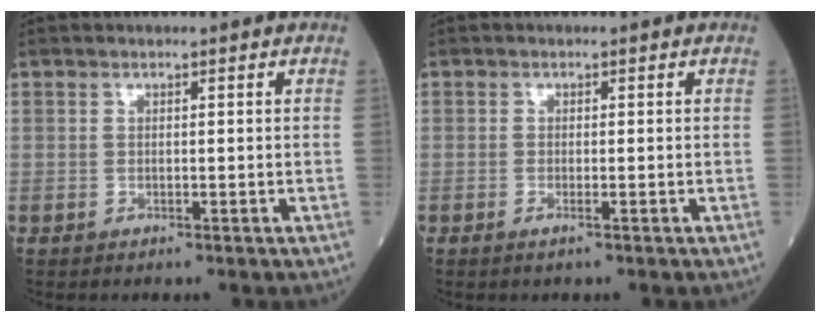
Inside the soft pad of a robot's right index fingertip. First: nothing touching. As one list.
[{"total": 0.7, "force": [-0.4, 0.1, 0.6], "torque": [-0.012, -0.001, -0.008]}]